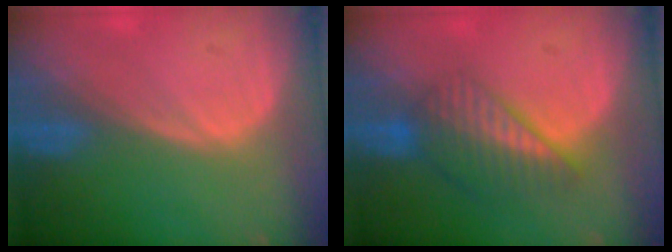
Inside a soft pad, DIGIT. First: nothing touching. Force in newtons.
{"total": 6.8, "press": 6.0, "slide": 3.2}